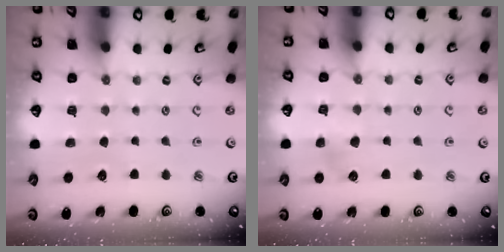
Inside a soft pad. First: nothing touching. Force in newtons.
{"total": 3.8, "press": 3.7, "slide": 0.7}